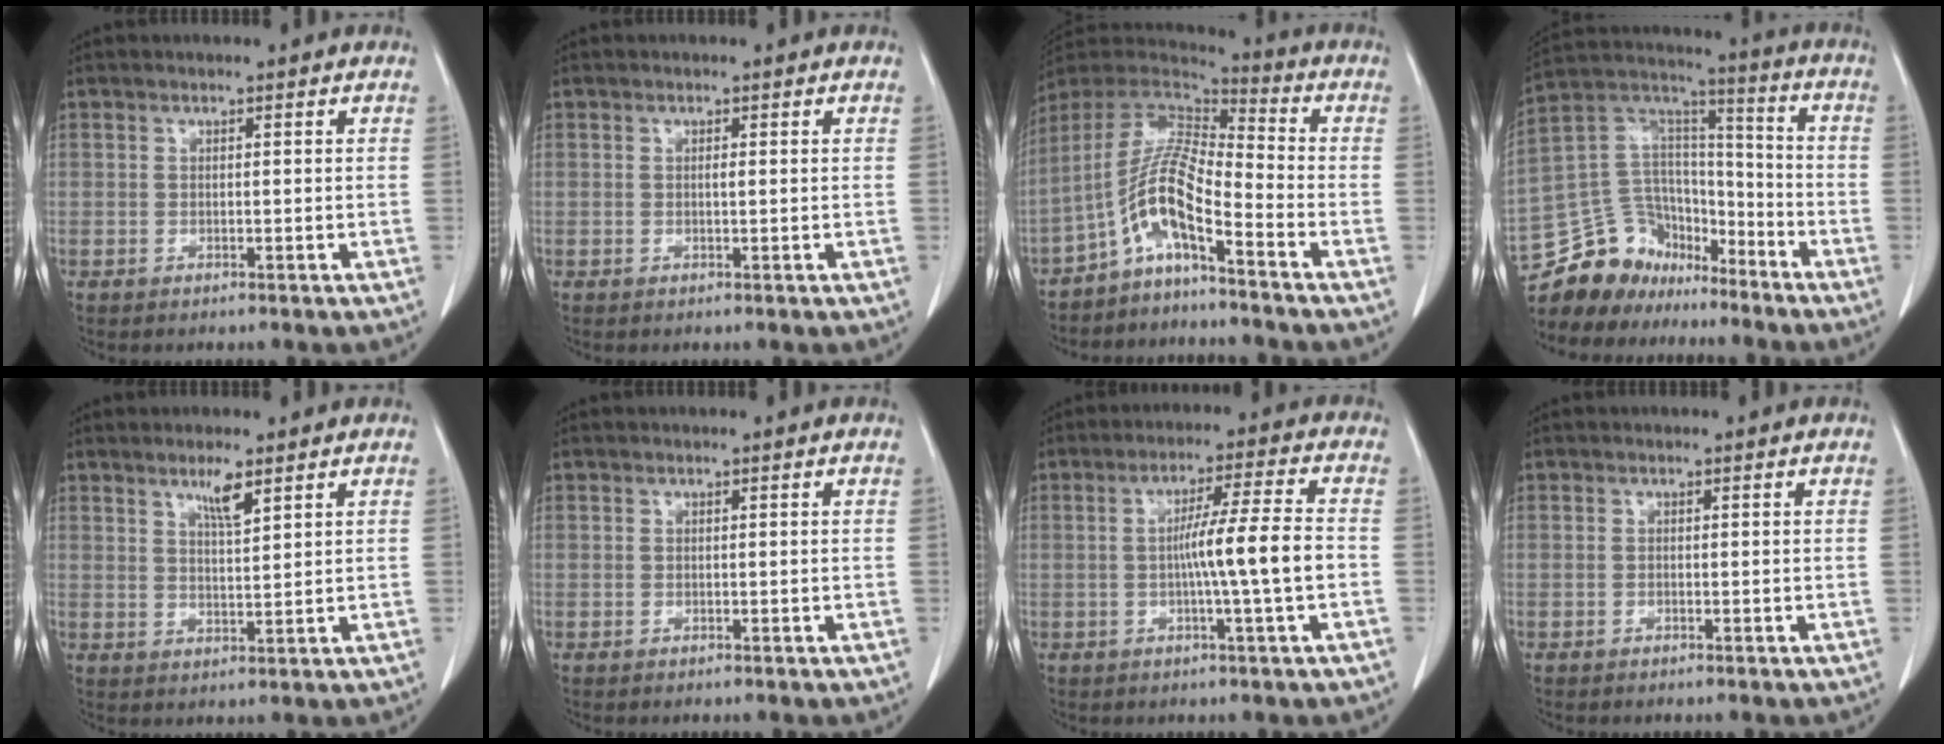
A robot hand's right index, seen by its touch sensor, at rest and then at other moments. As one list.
[{"total": 0.5, "force": [0.1, 0.0, 0.5], "torque": [-0.011, 0.000, 0.002]}, {"total": 9.8, "force": [-5.6, 1.2, 8.0], "torque": [-0.165, 0.022, -0.109]}, {"total": 15.5, "force": [-12.9, 8.1, 2.9], "torque": [-0.062, 0.082, -0.230]}, {"total": 3.6, "force": [2.5, 0.3, 2.7], "torque": [-0.050, -0.004, 0.045]}, {"total": 0.0}, {"total": 8.3, "force": [-1.3, -1.1, 8.1], "torque": [-0.134, 0.005, -0.022]}, {"total": 0.0}]